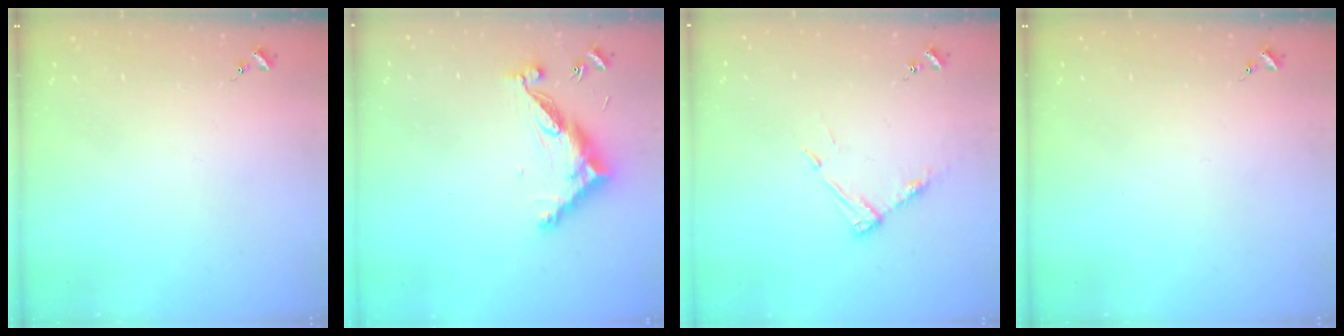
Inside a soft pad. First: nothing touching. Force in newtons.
{"total": 12.4, "press": 12.4, "slide": 0.2}
{"total": 8.1, "press": 8.1, "slide": 0.6}
{"total": 0.0}